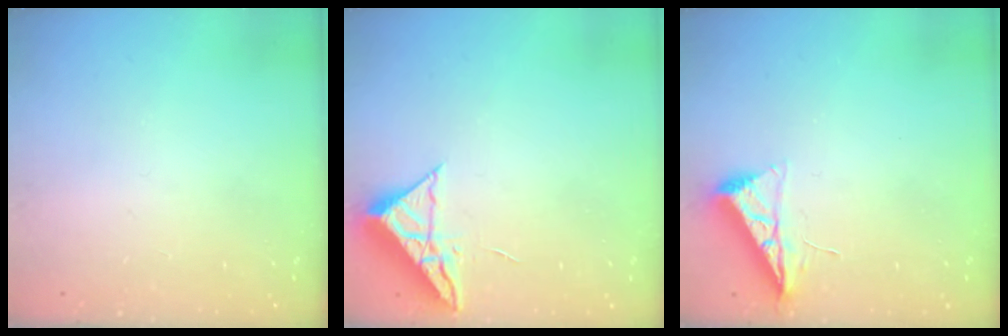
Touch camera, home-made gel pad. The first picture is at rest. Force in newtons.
{"total": 6.9, "press": 6.9, "slide": 0.3}
{"total": 7.0, "press": 6.9, "slide": 0.8}